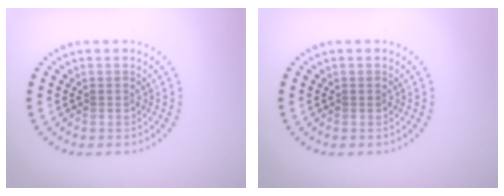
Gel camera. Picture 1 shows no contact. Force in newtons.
{"total": 0.0}